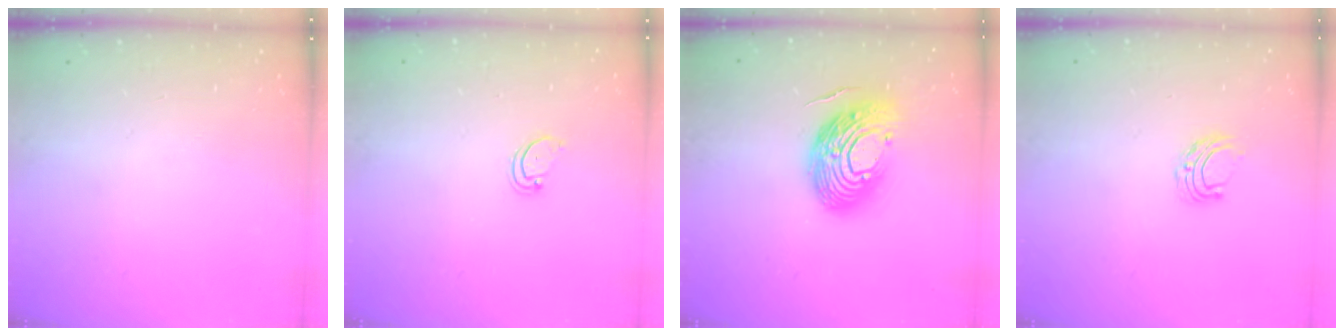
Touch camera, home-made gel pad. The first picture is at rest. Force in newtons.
{"total": 2.2, "press": 2.2, "slide": 0.2}
{"total": 18.7, "press": 18.7, "slide": 1.6}
{"total": 5.6, "press": 5.6, "slide": 0.5}